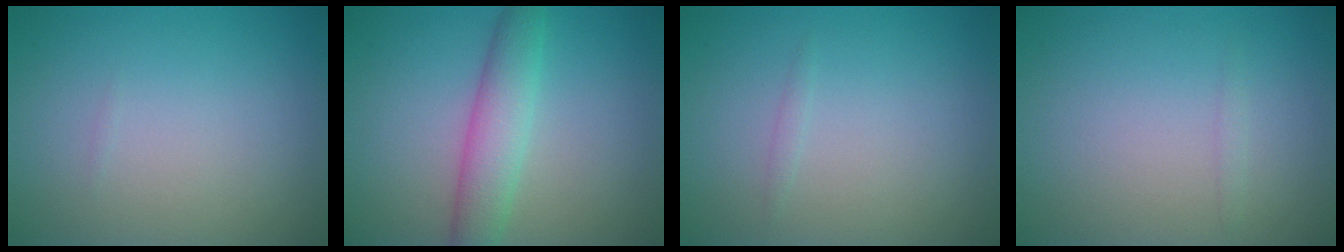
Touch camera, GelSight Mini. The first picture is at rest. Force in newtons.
{"total": 4.1, "press": 4.1, "slide": 0.1}
{"total": 0.6, "press": 0.6, "slide": 0.0}
{"total": 0.5, "press": 0.5, "slide": 0.0}